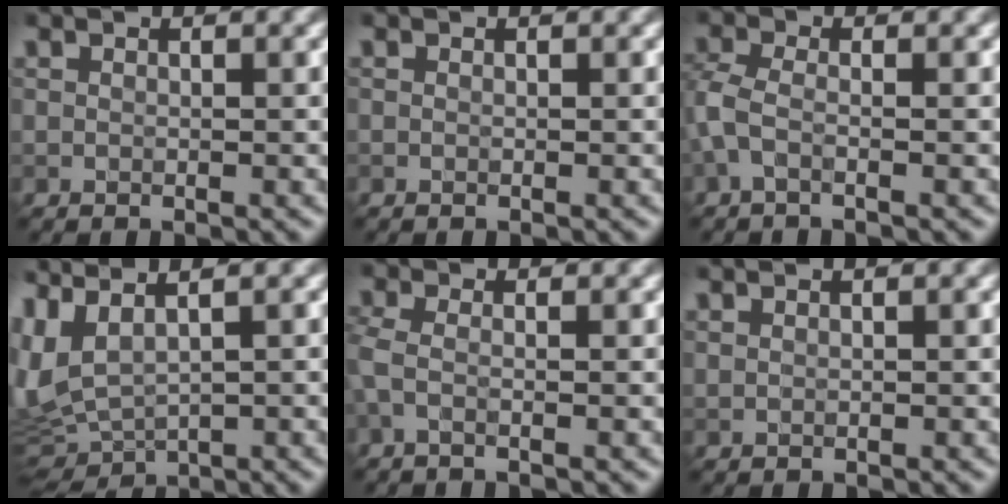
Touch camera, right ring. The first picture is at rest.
{"total": 0.0}
{"total": 2.1, "force": [-0.9, 0.8, 1.8], "torque": [-0.048, -0.004, -0.030]}
{"total": 5.4, "force": [1.7, 2.5, 4.5], "torque": [-0.113, 0.002, 0.042]}
{"total": 1.8, "force": [-0.5, 0.6, 1.7], "torque": [-0.039, -0.009, -0.020]}
{"total": 1.0, "force": [0.7, 0.4, 0.5], "torque": [-0.005, -0.001, 0.004]}